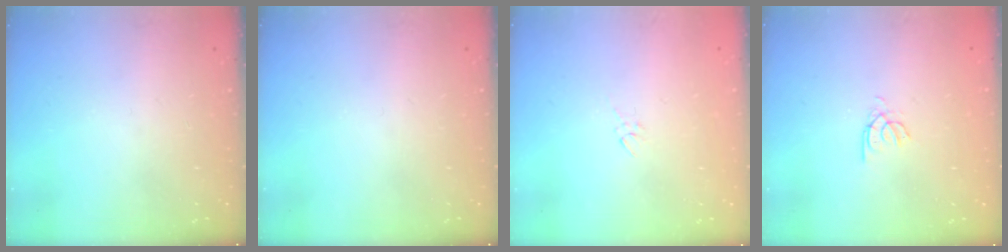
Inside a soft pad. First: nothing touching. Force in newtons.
{"total": 0.0}
{"total": 2.2, "press": 2.1, "slide": 0.4}
{"total": 2.4, "press": 2.4, "slide": 0.4}